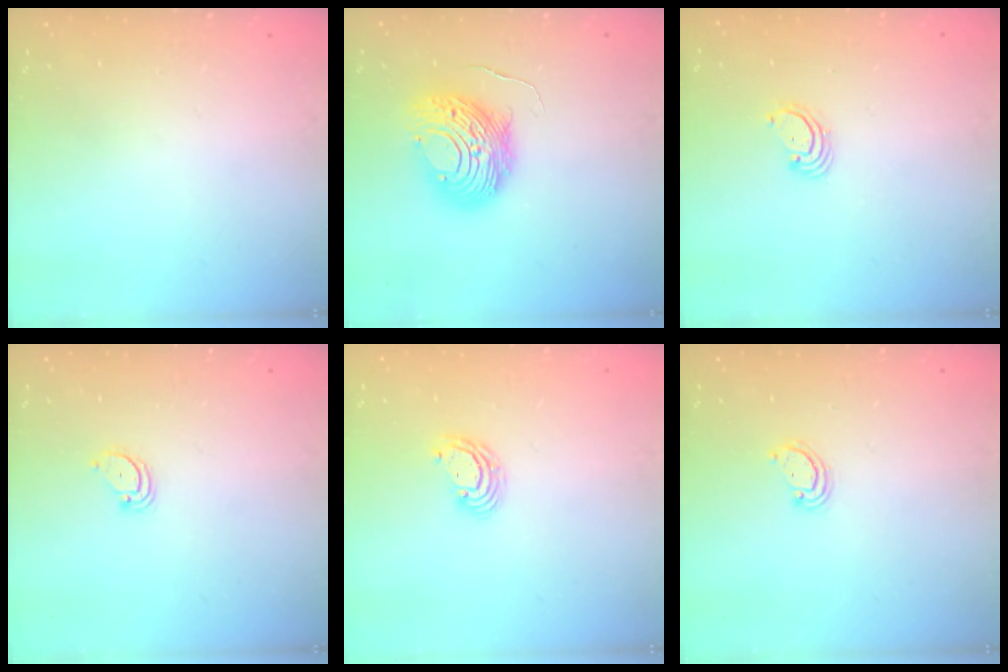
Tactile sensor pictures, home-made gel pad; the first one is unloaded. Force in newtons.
{"total": 11.2, "press": 11.1, "slide": 1.1}
{"total": 2.5, "press": 2.5, "slide": 0.3}
{"total": 3.0, "press": 3.0, "slide": 0.2}
{"total": 4.9, "press": 4.9, "slide": 0.2}
{"total": 2.3, "press": 2.3, "slide": 0.3}